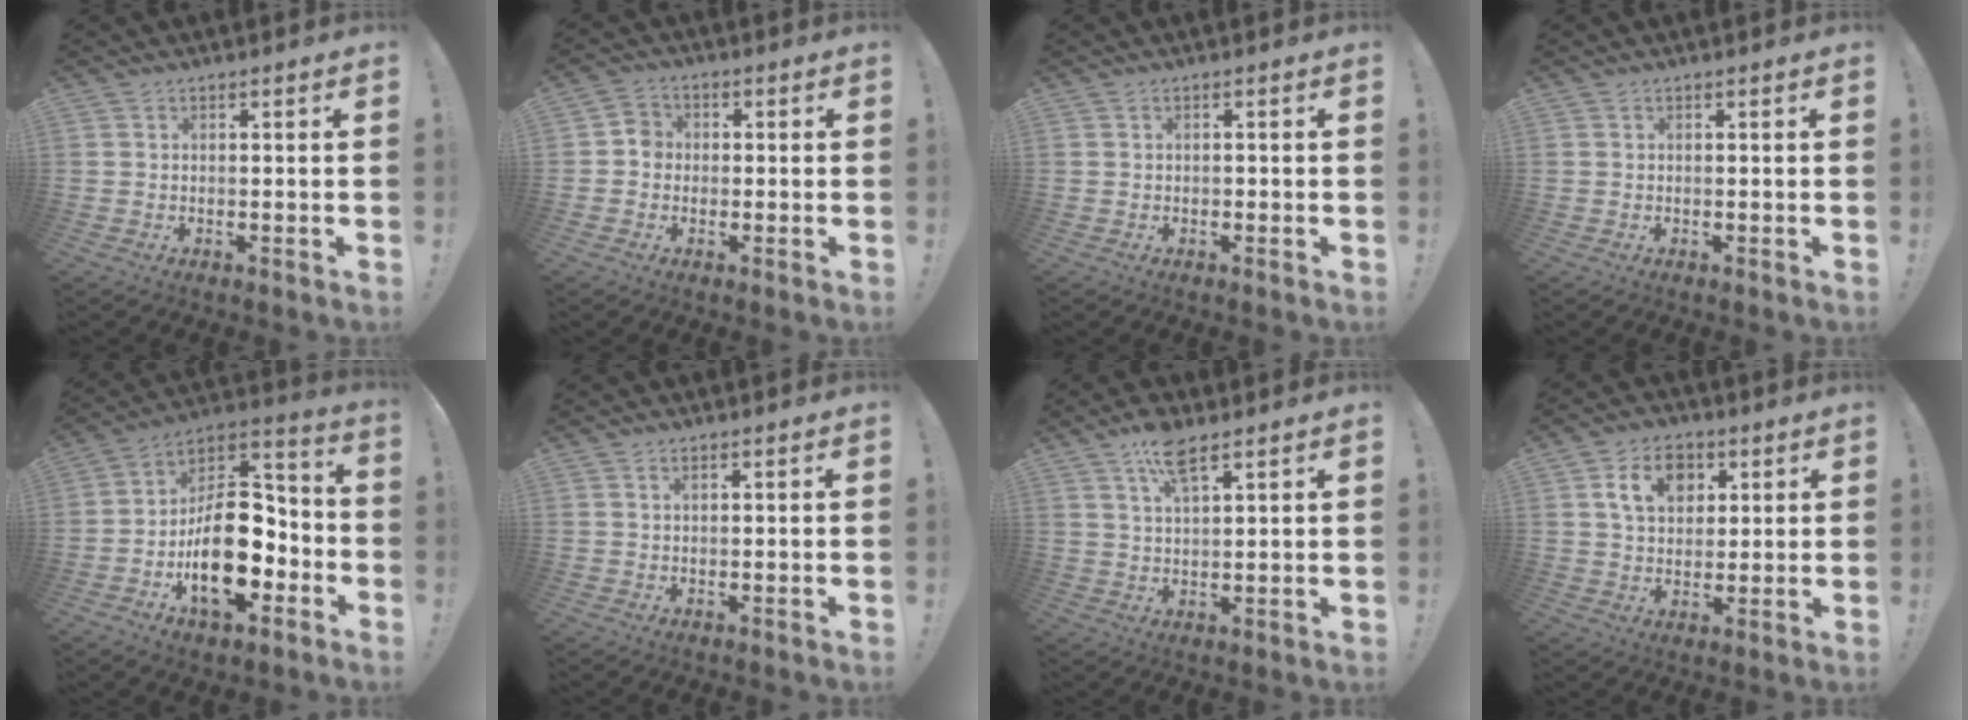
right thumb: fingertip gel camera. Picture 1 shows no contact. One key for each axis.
{"total": 4.0, "fx": -1.1, "fy": 3.5, "fz": 1.6, "tx": -0.021, "ty": 0.013, "tz": -0.019}
{"total": 0.6, "fx": -0.4, "fy": 0.3, "fz": 0.1, "tx": -0.005, "ty": 0.002, "tz": -0.008}
{"total": 0.0}
{"total": 22.4, "fx": -5.9, "fy": 13.1, "fz": 17.2, "tx": -0.266, "ty": 0.031, "tz": -0.084}
{"total": 0.7, "fx": 0.3, "fy": 0.1, "fz": 0.6, "tx": -0.020, "ty": 0.005, "tz": 0.008}
{"total": 8.0, "fx": 5.3, "fy": 2.5, "fz": 5.5, "tx": -0.101, "ty": -0.016, "tz": 0.093}
{"total": 10.4, "fx": 4.0, "fy": 7.6, "fz": 5.9, "tx": -0.083, "ty": -0.002, "tz": 0.071}